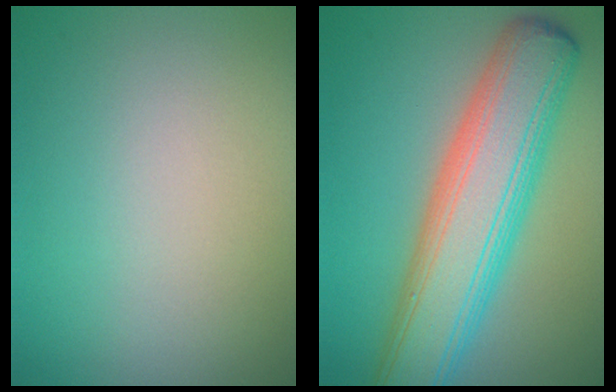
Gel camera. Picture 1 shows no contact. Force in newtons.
{"total": 9.6, "press": 9.6, "slide": 0.3}